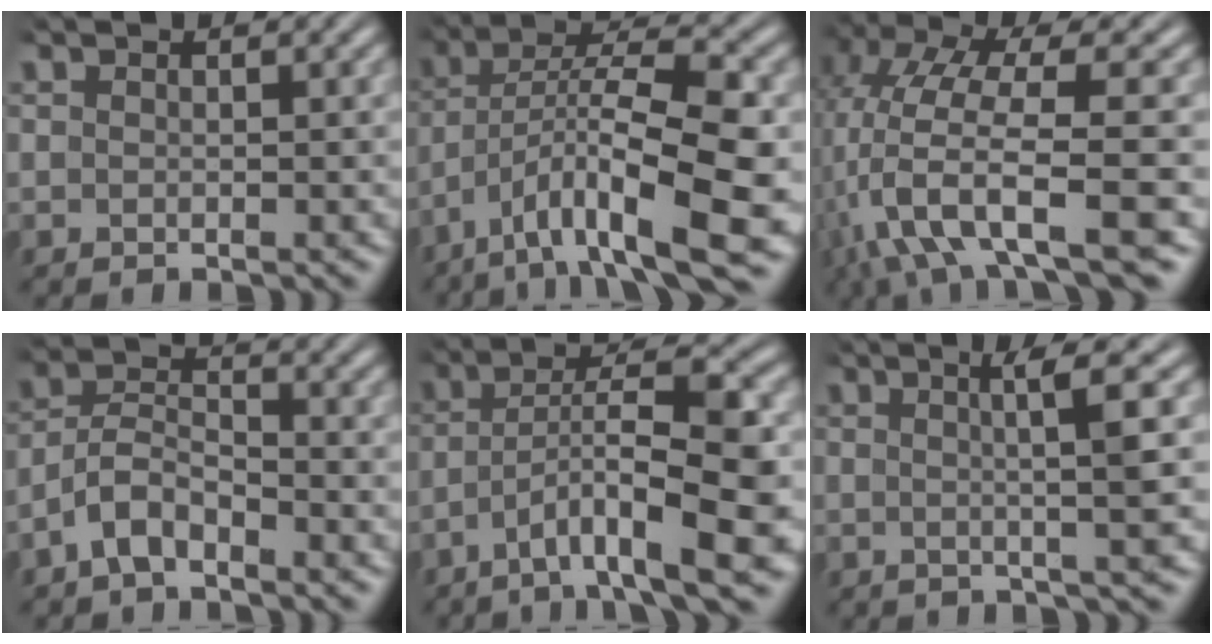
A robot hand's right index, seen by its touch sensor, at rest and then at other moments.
{"total": 10.7, "force": [-2.8, 4.8, 9.2], "torque": [-0.149, -0.020, -0.033]}
{"total": 10.0, "force": [-3.6, 5.0, 7.8], "torque": [-0.175, -0.039, -0.043]}
{"total": 5.3, "force": [-3.0, 3.8, 2.2], "torque": [-0.052, -0.014, -0.056]}
{"total": 9.4, "force": [-2.9, 3.1, 8.4], "torque": [-0.133, -0.012, -0.037]}
{"total": 4.8, "force": [1.2, -0.4, 4.6], "torque": [-0.070, 0.012, 0.012]}